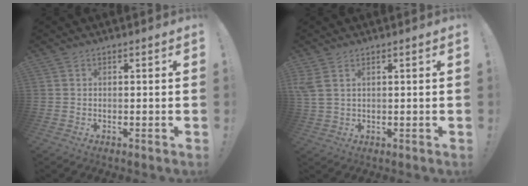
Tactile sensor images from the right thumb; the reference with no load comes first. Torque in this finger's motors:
{"motor_torque": [0.24, -0.07, 0.21, 0.55, 0.08]}